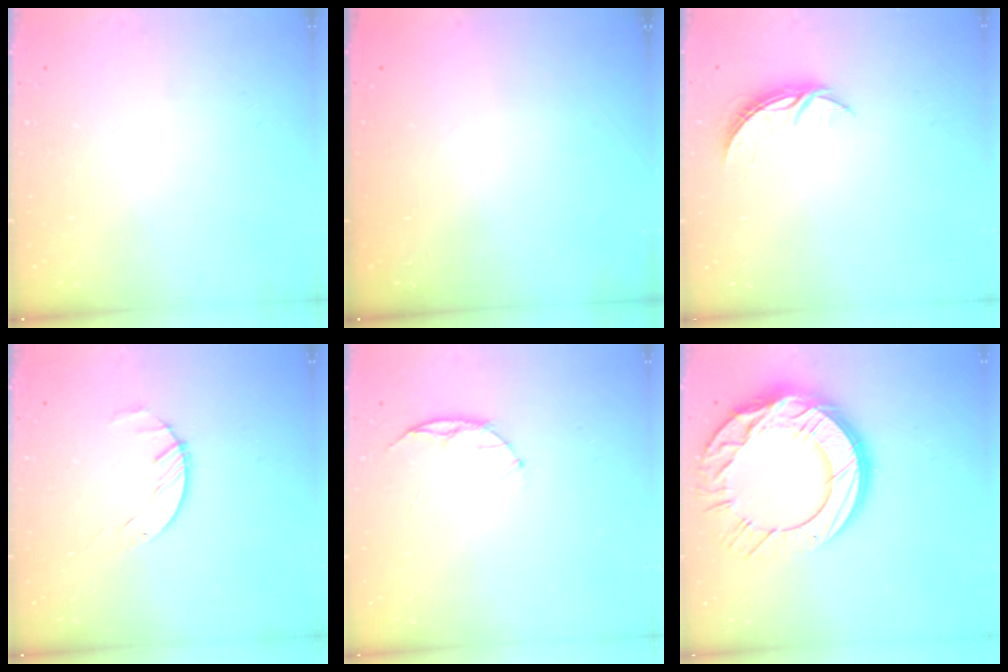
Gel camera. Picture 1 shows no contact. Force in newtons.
{"total": 0.0}
{"total": 4.3, "press": 4.3, "slide": 0.3}
{"total": 1.7, "press": 1.7, "slide": 0.3}
{"total": 5.9, "press": 5.8, "slide": 0.7}
{"total": 24.9, "press": 24.8, "slide": 2.4}